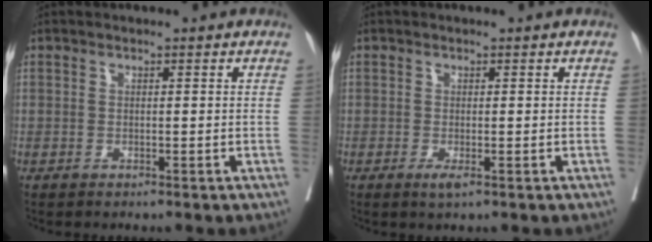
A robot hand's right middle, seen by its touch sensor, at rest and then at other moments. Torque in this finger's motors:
{"motor_torque": [0.50, -0.24, 0.09, 0.02]}